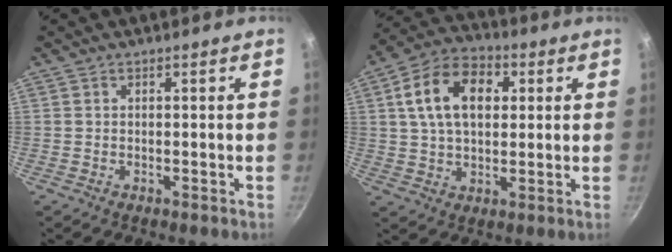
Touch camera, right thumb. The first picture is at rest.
{"total": 14.4, "force": [3.5, 9.4, 10.3], "torque": [-0.159, 0.012, 0.047]}